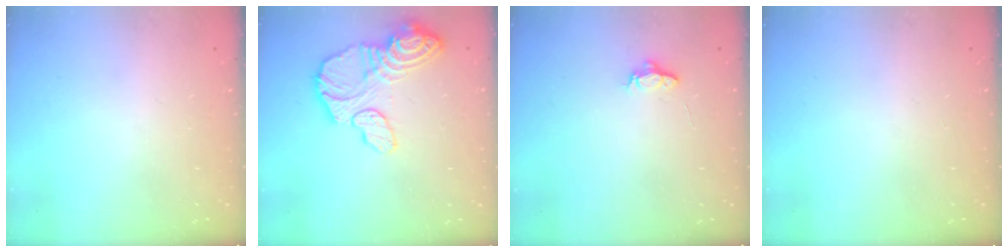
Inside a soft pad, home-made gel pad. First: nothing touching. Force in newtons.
{"total": 17.3, "press": 17.2, "slide": 1.6}
{"total": 4.7, "press": 4.7, "slide": 0.4}
{"total": 0.0}